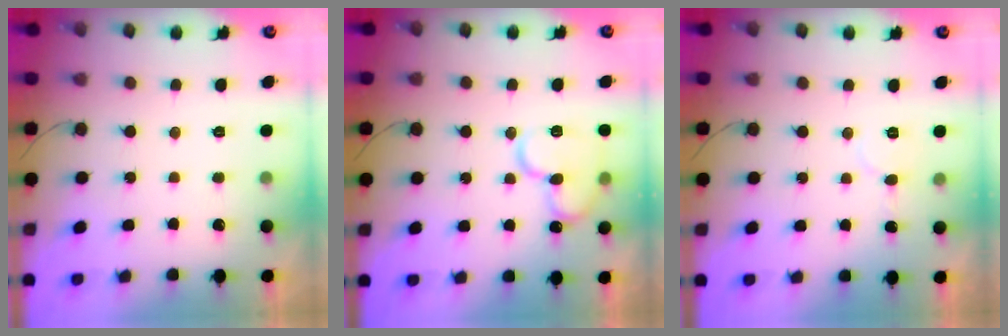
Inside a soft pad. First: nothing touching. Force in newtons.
{"total": 13.8, "press": 13.7, "slide": 1.4}
{"total": 4.6, "press": 4.5, "slide": 0.5}